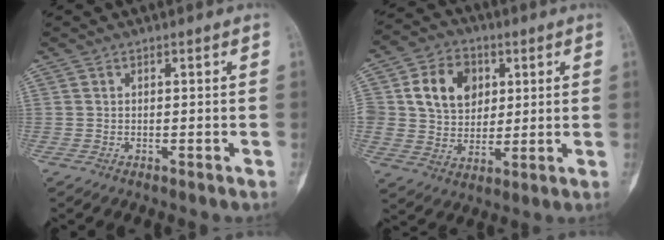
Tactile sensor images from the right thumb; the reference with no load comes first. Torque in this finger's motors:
{"motor_torque": [-1.00, 1.87, 0.90, -0.38, 0.38]}